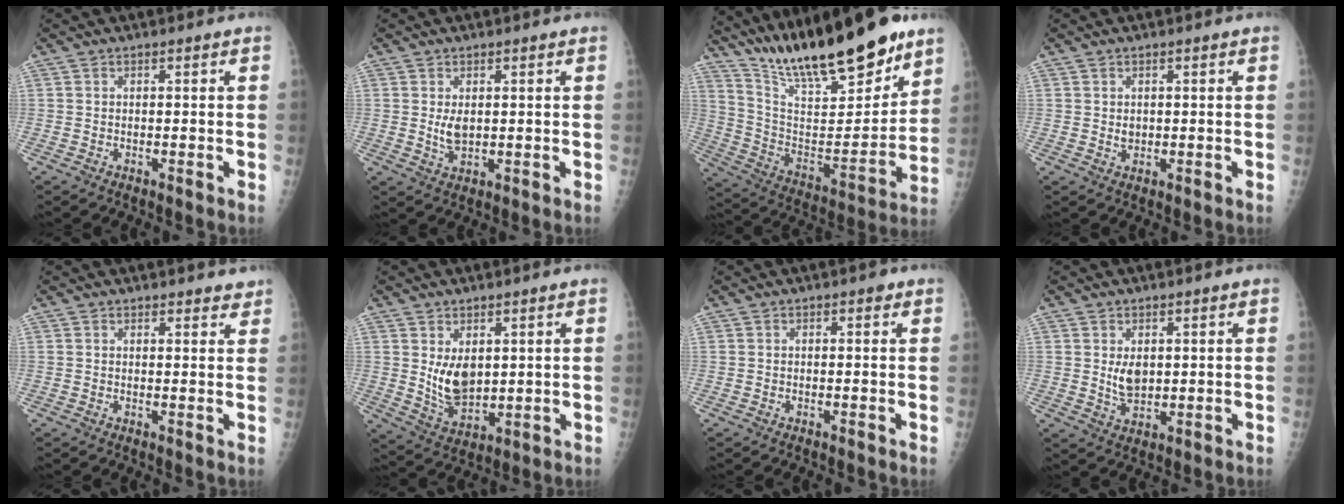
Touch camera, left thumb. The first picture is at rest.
{"total": 3.2, "force": [0.7, 1.8, 2.5], "torque": [-0.043, -0.011, 0.020]}
{"total": 26.1, "force": [20.2, 6.7, 15.1], "torque": [-0.214, -0.089, 0.344]}
{"total": 1.4, "force": [0.4, 1.0, 0.8], "torque": [-0.010, -0.004, 0.012]}
{"total": 3.1, "force": [2.8, 1.1, 0.6], "torque": [0.016, -0.013, 0.026]}
{"total": 7.6, "force": [2.0, 4.7, 5.7], "torque": [-0.082, -0.028, 0.055]}
{"total": 0.7, "force": [0.4, 0.4, 0.4], "torque": [0.000, 0.000, 0.001]}
{"total": 4.2, "force": [1.1, 2.6, 3.1], "torque": [-0.046, -0.014, 0.027]}